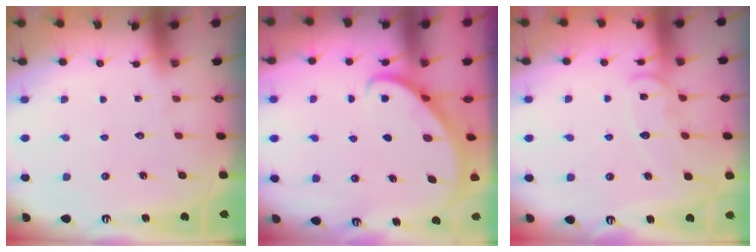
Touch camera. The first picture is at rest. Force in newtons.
{"total": 2.8, "press": 2.8, "slide": 0.2}
{"total": 10.7, "press": 10.6, "slide": 1.0}